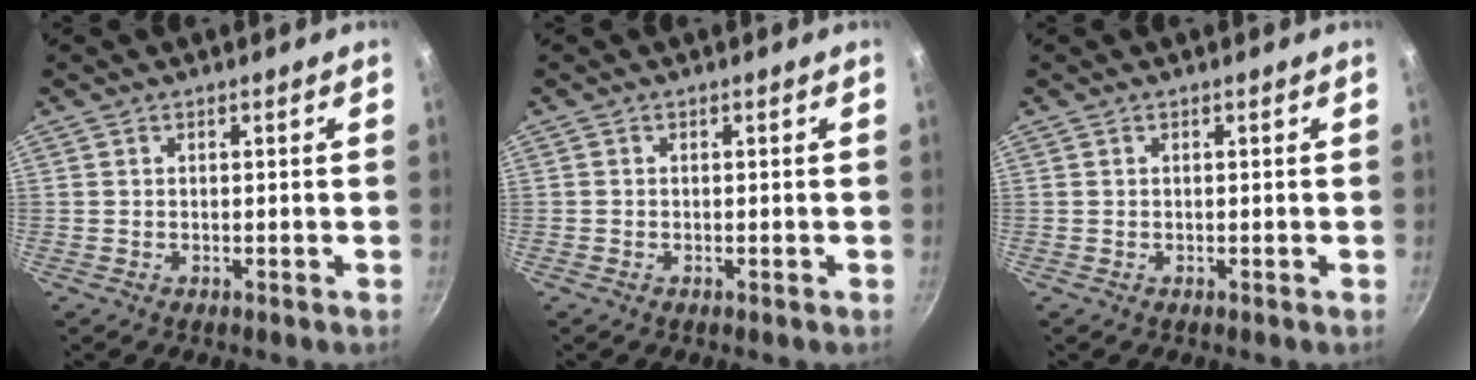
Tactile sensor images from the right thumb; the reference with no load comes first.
{"total": 0.0}
{"total": 0.0}